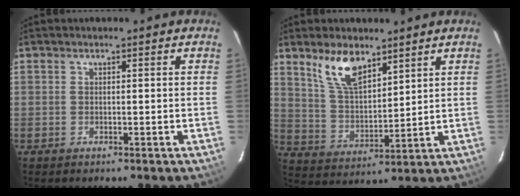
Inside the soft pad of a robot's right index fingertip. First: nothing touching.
{"total": 9.9, "force": [6.7, 4.1, 6.1], "torque": [-0.114, 0.008, 0.139]}